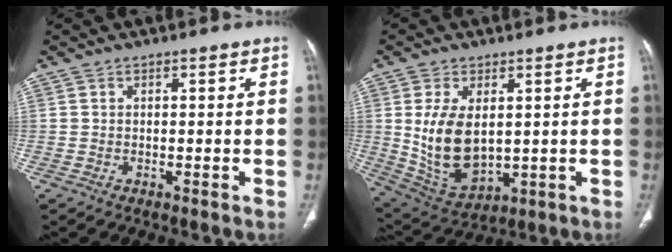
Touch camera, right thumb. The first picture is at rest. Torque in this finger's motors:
{"motor_torque": [-0.82, 1.77, 0.71, 0.80, 0.39]}